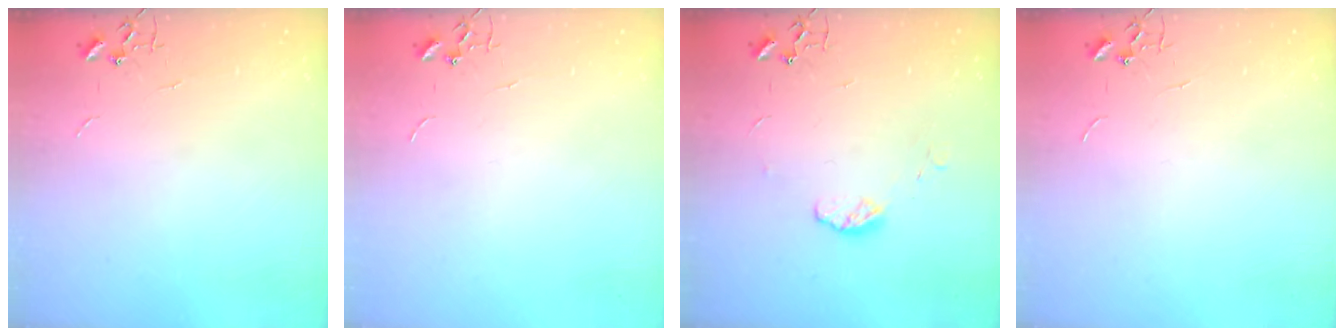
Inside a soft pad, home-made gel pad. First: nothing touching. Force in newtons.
{"total": 0.0}
{"total": 6.9, "press": 6.8, "slide": 0.8}
{"total": 0.0}